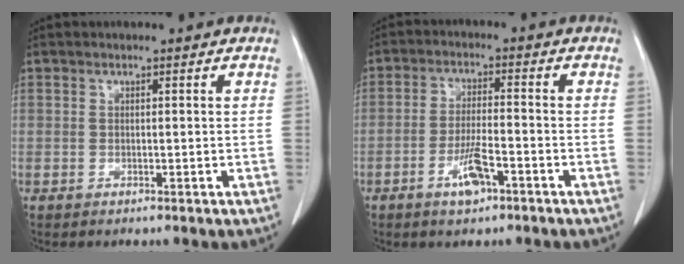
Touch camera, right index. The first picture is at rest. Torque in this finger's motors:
{"motor_torque": [0.03, -0.01, 0.09, 0.05]}